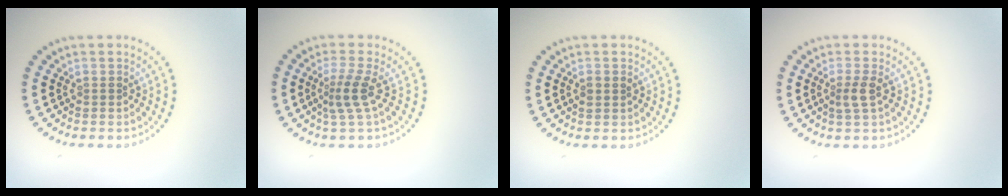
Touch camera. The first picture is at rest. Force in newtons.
{"total": 2.4, "press": 1.7, "slide": 1.7}
{"total": 1.1, "press": 1.1, "slide": 0.2}
{"total": 1.6, "press": 1.3, "slide": 0.9}